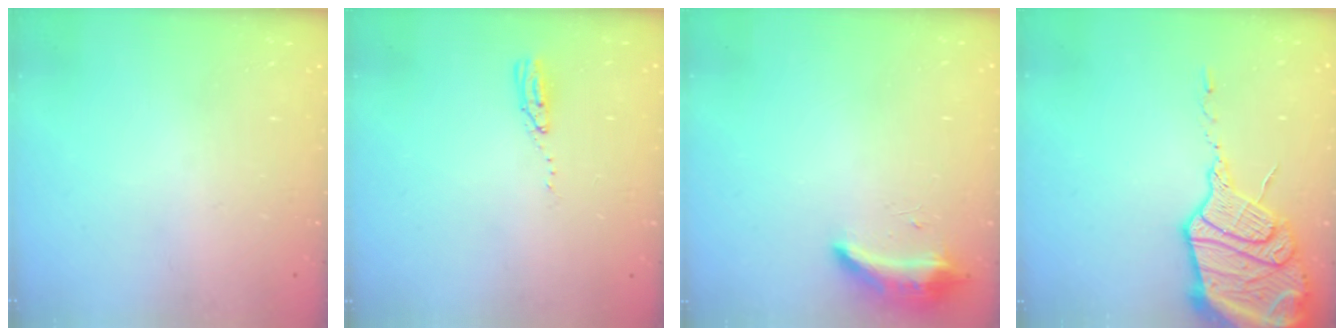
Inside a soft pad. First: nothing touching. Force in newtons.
{"total": 3.8, "press": 3.8, "slide": 0.2}
{"total": 8.7, "press": 8.7, "slide": 0.3}
{"total": 21.6, "press": 21.5, "slide": 2.1}